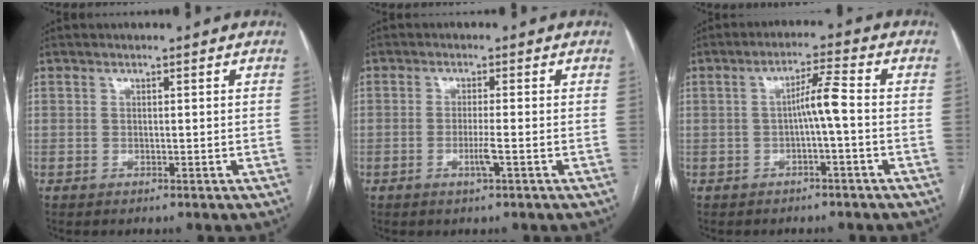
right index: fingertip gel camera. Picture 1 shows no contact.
{"total": 2.6, "force": [-0.9, -0.2, 2.4], "torque": [-0.048, -0.005, -0.019]}
{"total": 4.4, "force": [-0.7, -0.2, 4.3], "torque": [-0.073, 0.014, -0.009]}